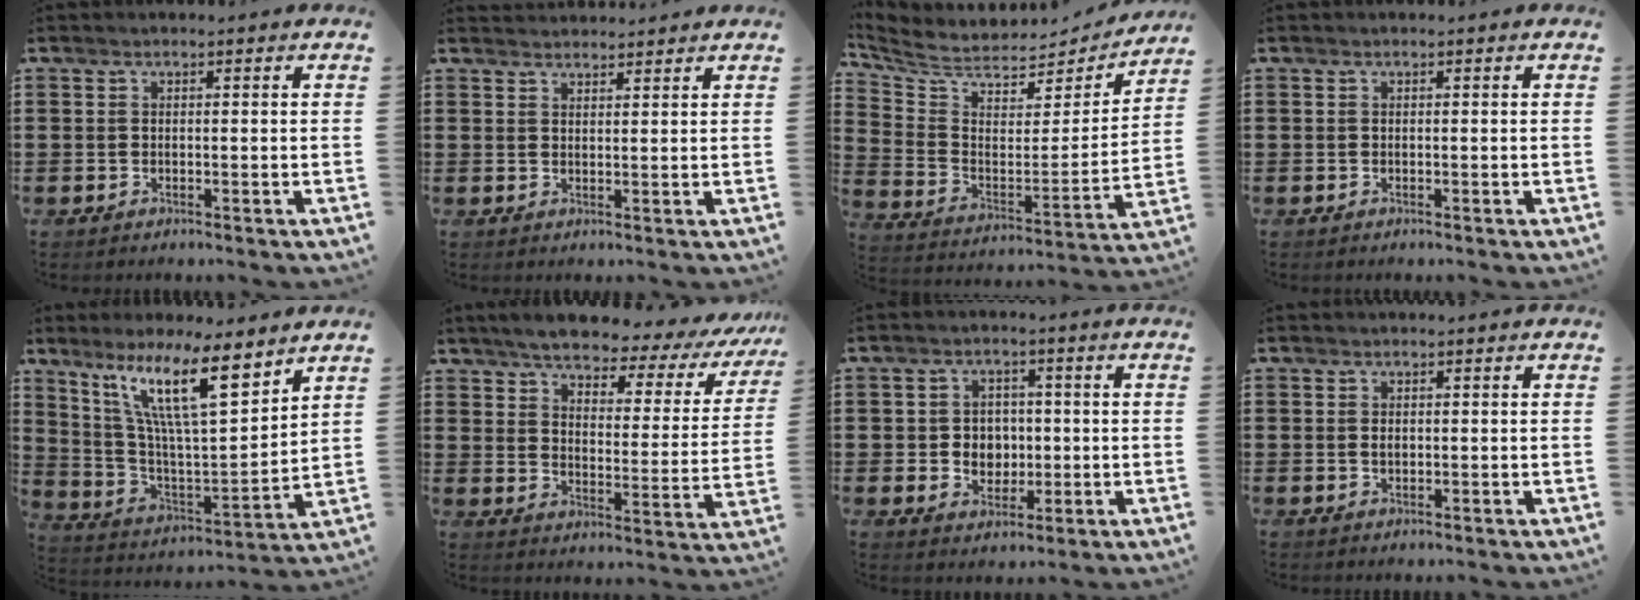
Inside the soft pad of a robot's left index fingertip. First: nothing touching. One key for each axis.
{"total": 1.9, "fx": 1.9, "fy": 0.1, "fz": -0.2, "tx": -0.001, "ty": -0.002, "tz": 0.038}
{"total": 5.7, "fx": 5.0, "fy": 2.2, "fz": 1.6, "tx": -0.065, "ty": -0.044, "tz": 0.084}
{"total": 0.0}
{"total": 14.3, "fx": 9.1, "fy": 2.5, "fz": 10.7, "tx": -0.229, "ty": -0.036, "tz": 0.153}
{"total": 5.2, "fx": 4.7, "fy": 1.0, "fz": 2.1, "tx": -0.068, "ty": -0.031, "tz": 0.074}
{"total": 4.5, "fx": -0.1, "fy": 4.2, "fz": 1.7, "tx": -0.034, "ty": 0.004, "tz": -0.008}
{"total": 0.9, "fx": 0.1, "fy": 0.5, "fz": 0.7, "tx": -0.016, "ty": 0.002, "tz": 0.002}